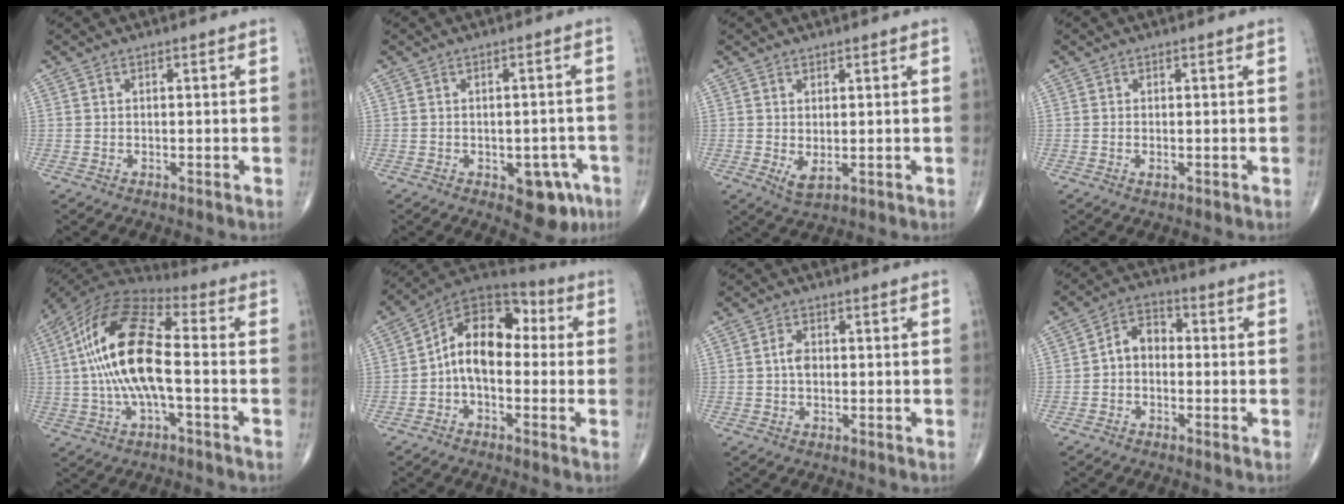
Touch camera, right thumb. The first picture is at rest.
{"total": 7.5, "force": [-3.5, 4.1, 5.2], "torque": [-0.035, 0.017, -0.036]}
{"total": 2.9, "force": [-0.1, 1.4, 2.6], "torque": [-0.044, -0.007, 0.007]}
{"total": 0.9, "force": [-0.2, 0.5, 0.8], "torque": [-0.015, -0.001, -0.004]}
{"total": 18.2, "force": [-0.5, 6.7, 16.9], "torque": [-0.340, 0.036, -0.017]}
{"total": 12.9, "force": [-0.4, 8.1, 10.1], "torque": [-0.130, 0.045, -0.024]}
{"total": 2.7, "force": [-0.1, 1.7, 2.1], "torque": [-0.034, 0.005, -0.006]}
{"total": 6.0, "force": [-0.6, 4.4, 4.1], "torque": [-0.051, 0.024, -0.026]}